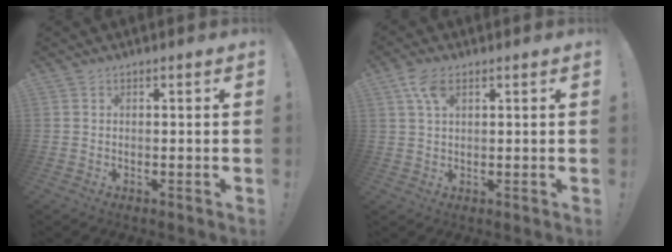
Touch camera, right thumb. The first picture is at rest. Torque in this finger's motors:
{"motor_torque": [-0.52, 0.61, 0.62, 0.19, -0.06]}